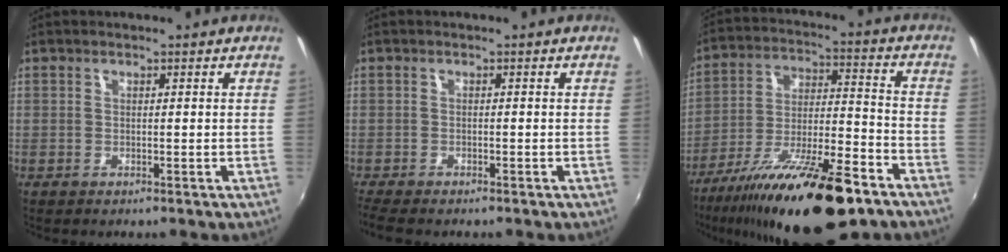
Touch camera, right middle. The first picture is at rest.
{"total": 4.1, "force": [-3.5, 0.4, 2.0], "torque": [-0.048, -0.027, -0.064]}
{"total": 23.6, "force": [-16.0, 5.7, 16.5], "torque": [-0.291, -0.040, -0.256]}